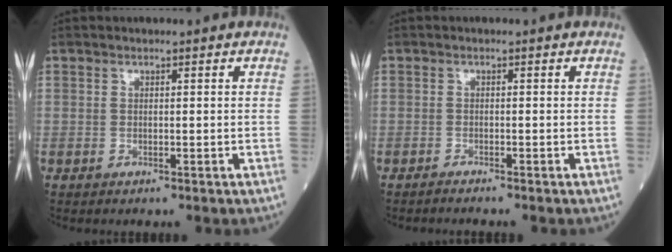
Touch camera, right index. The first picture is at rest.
{"total": 1.3, "force": [-1.2, -0.2, 0.4], "torque": [-0.006, 0.000, -0.017]}